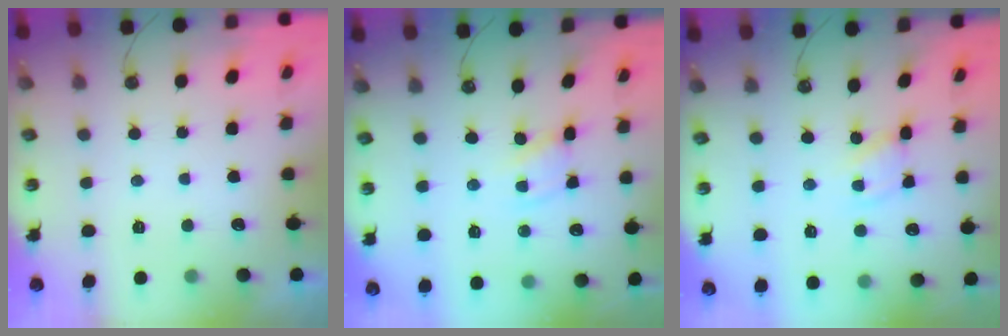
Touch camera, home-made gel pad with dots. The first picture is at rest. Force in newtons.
{"total": 2.6, "press": 2.6, "slide": 0.2}
{"total": 3.1, "press": 3.1, "slide": 0.1}